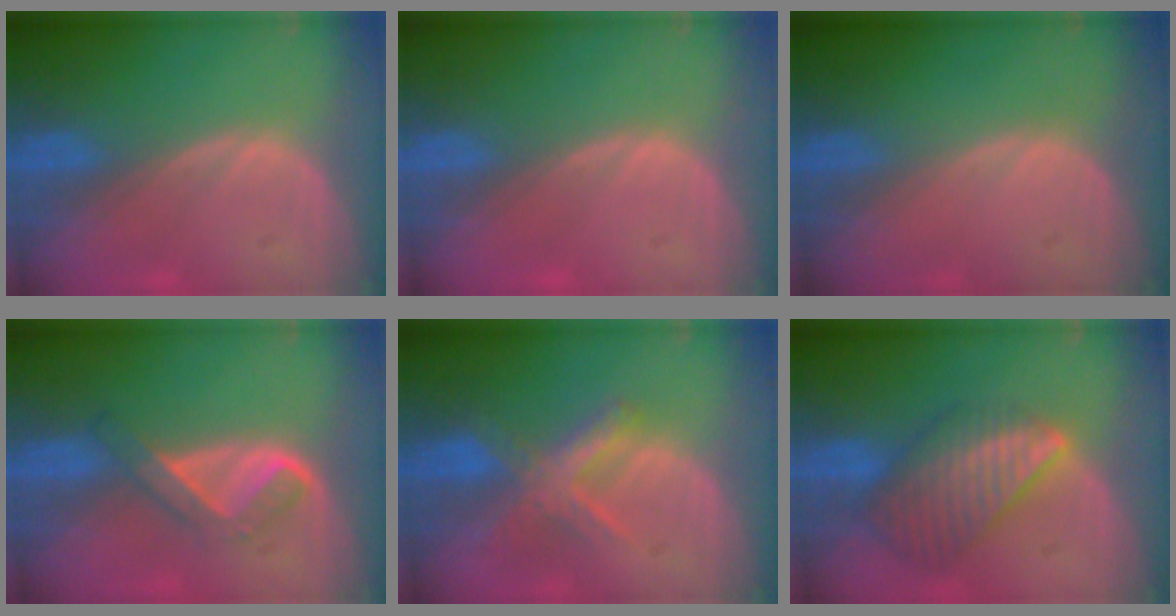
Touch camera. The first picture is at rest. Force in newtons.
{"total": 0.5, "press": 0.1, "slide": 0.5}
{"total": 0.0}
{"total": 5.2, "press": 4.4, "slide": 2.9}
{"total": 7.1, "press": 6.0, "slide": 3.8}
{"total": 8.7, "press": 7.6, "slide": 4.4}